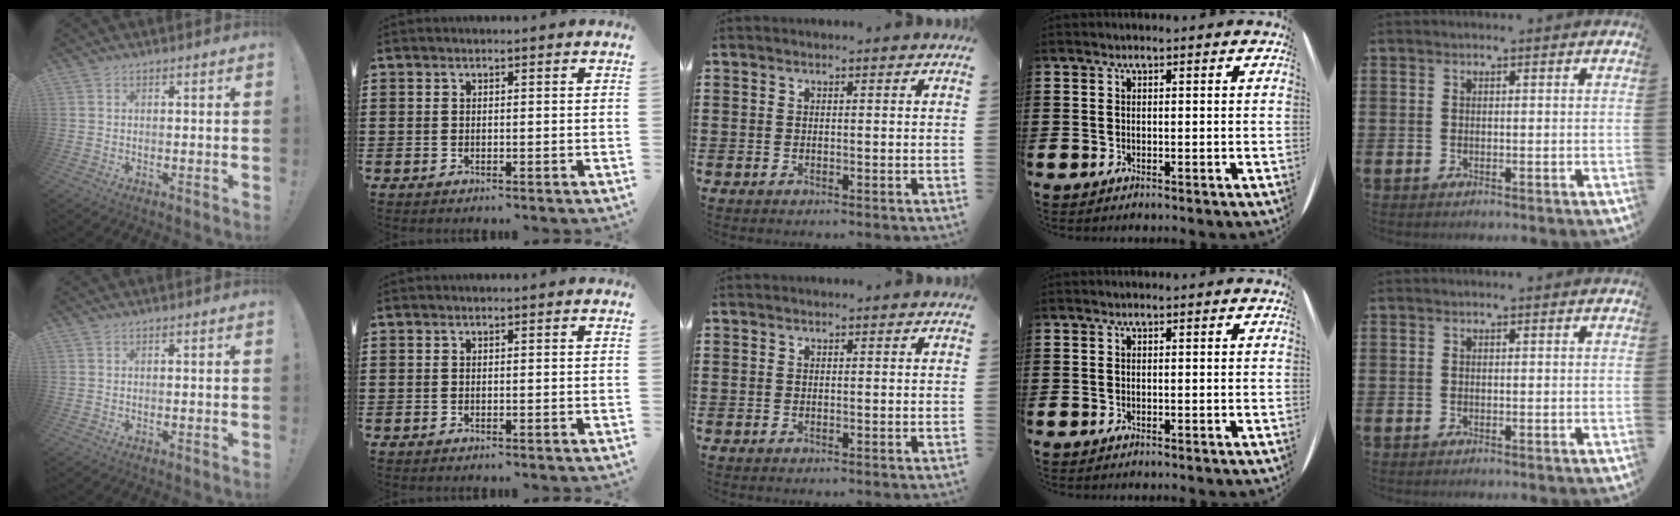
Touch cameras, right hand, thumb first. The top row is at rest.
{}